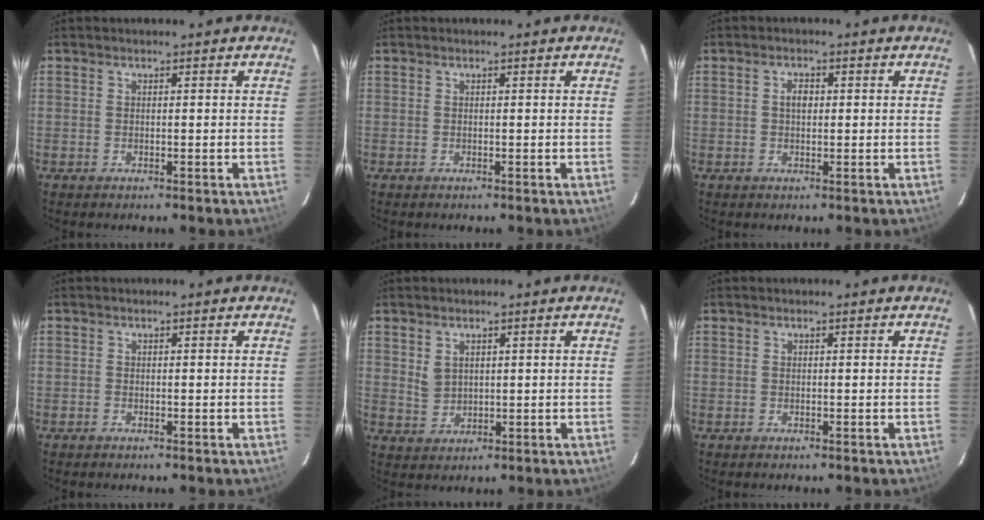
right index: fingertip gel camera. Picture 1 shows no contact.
{"total": 0.0}
{"total": 2.1, "force": [0.3, 1.3, 1.6], "torque": [-0.029, 0.006, 0.004]}
{"total": 0.0}
{"total": 3.5, "force": [1.3, 2.7, 1.7], "torque": [-0.028, 0.001, 0.032]}
{"total": 0.0}